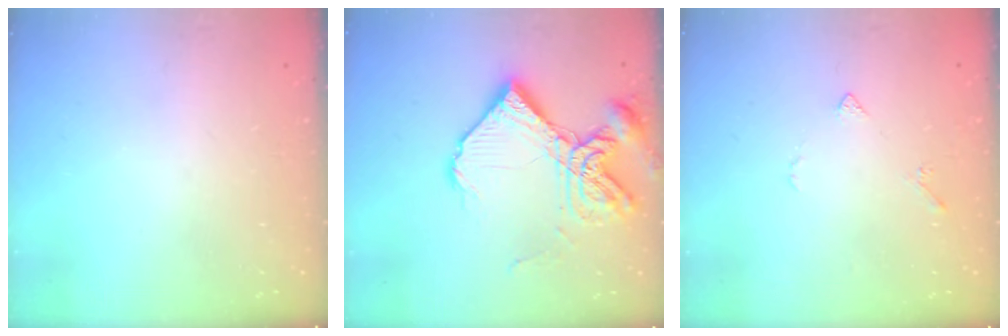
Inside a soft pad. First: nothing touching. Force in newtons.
{"total": 15.3, "press": 15.2, "slide": 1.4}
{"total": 3.9, "press": 3.9, "slide": 0.7}